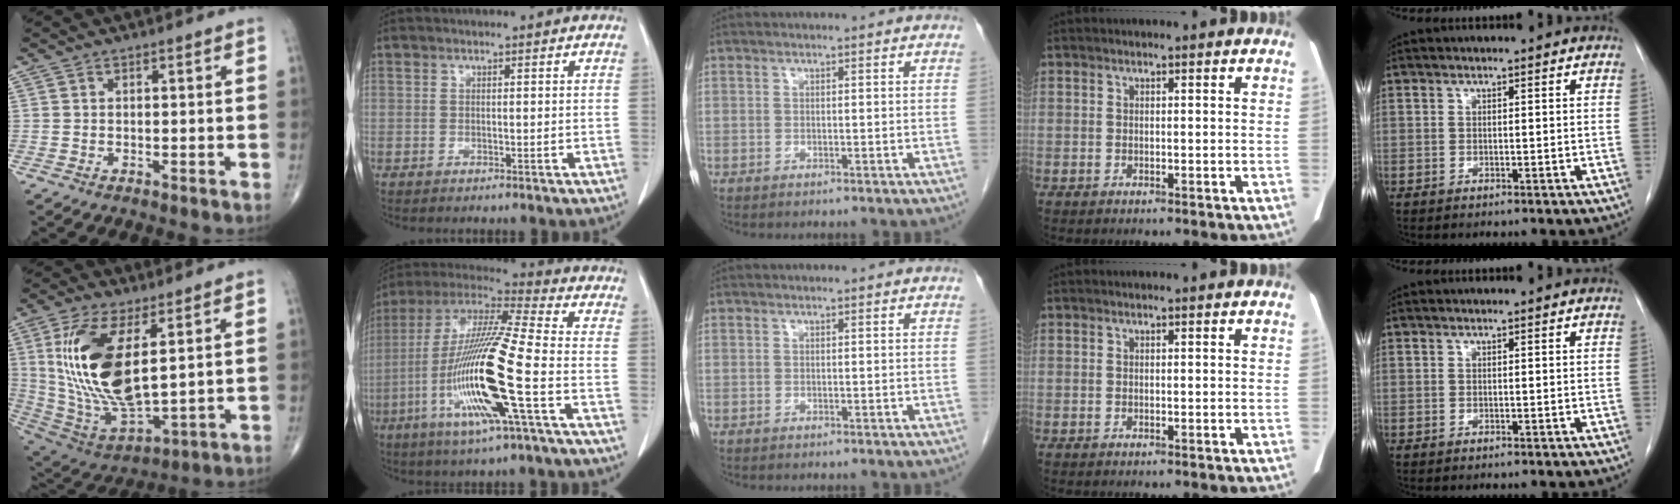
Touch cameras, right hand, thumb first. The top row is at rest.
{"thumb": {"total": 20.5, "force": [5.0, 8.7, 17.9], "torque": [-0.366, -0.030, 0.107]}, "index": {"total": 19.4, "force": [-5.6, 0.1, 18.6], "torque": [-0.386, -0.020, -0.117]}}